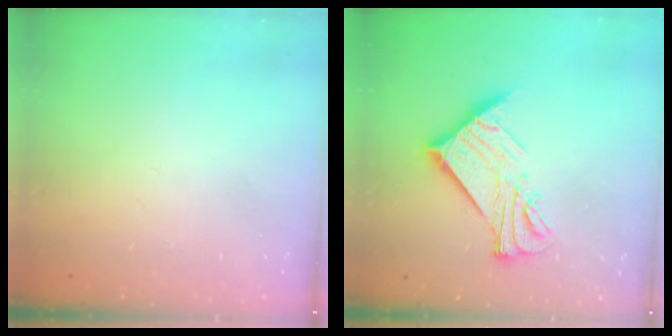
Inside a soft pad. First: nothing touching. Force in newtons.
{"total": 14.7, "press": 14.7, "slide": 0.4}